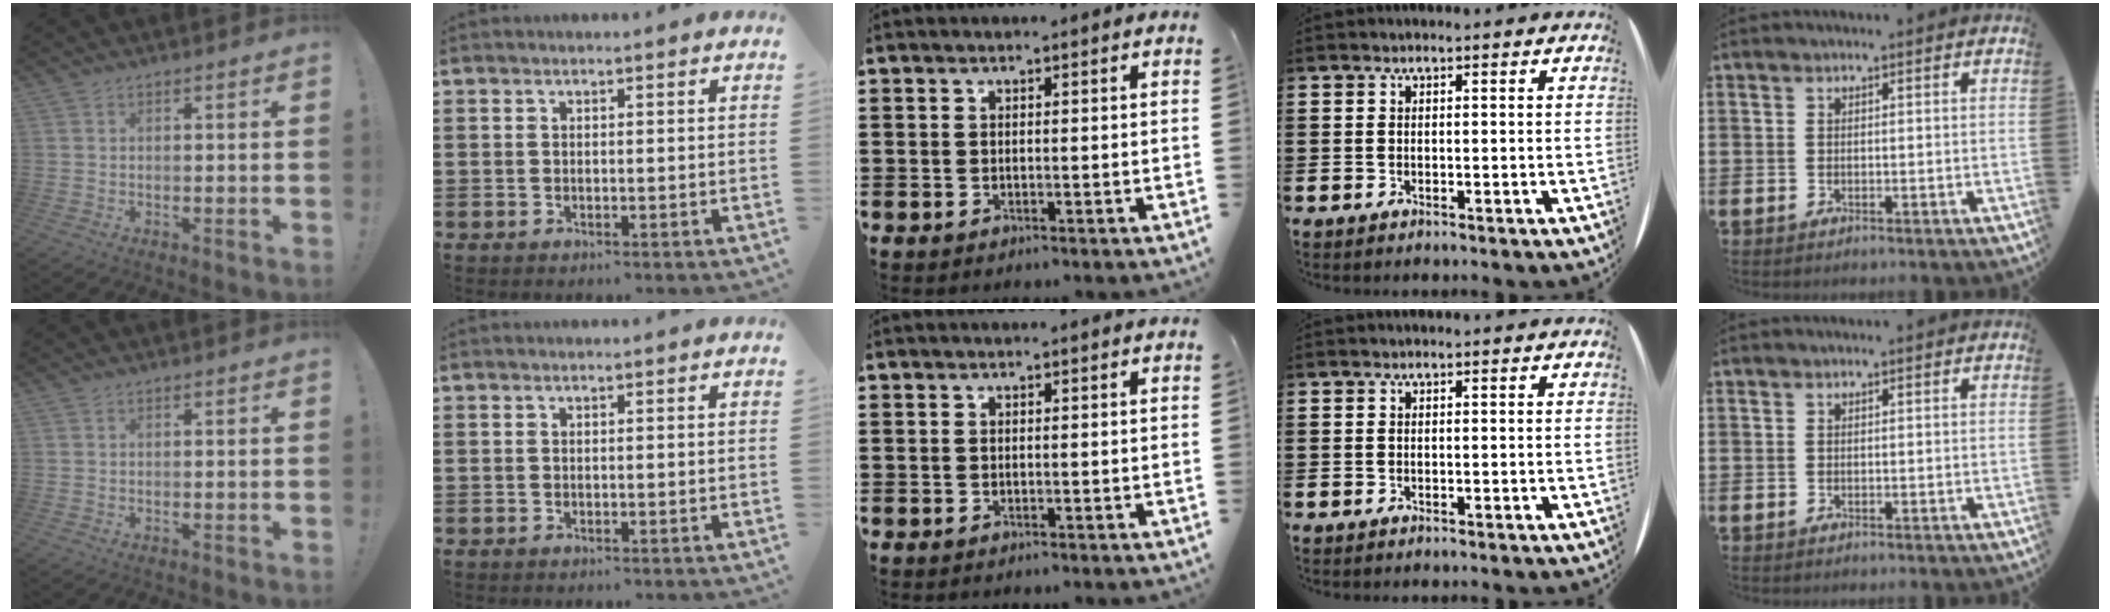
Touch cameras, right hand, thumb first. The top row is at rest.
{}